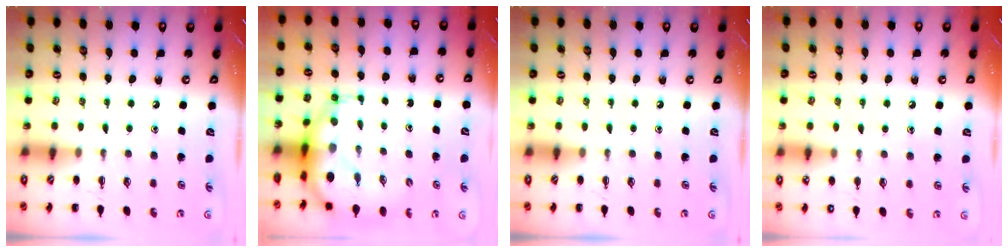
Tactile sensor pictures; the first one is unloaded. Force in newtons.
{"total": 9.9, "press": 9.5, "slide": 2.9}
{"total": 0.0}
{"total": 6.2, "press": 6.0, "slide": 1.6}